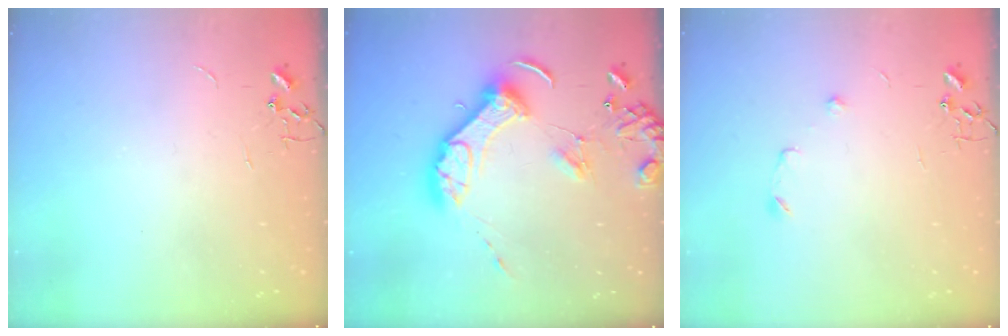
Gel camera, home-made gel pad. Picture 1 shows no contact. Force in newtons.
{"total": 14.5, "press": 14.3, "slide": 2.3}
{"total": 4.8, "press": 4.8, "slide": 0.7}